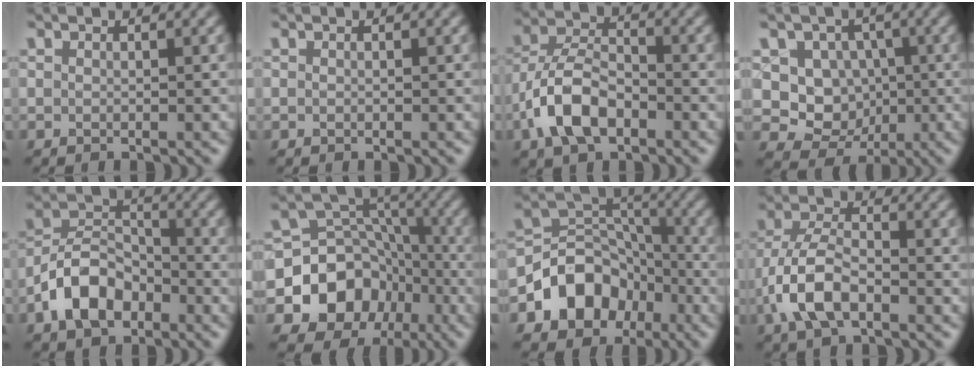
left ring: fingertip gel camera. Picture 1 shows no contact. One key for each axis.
{"total": 0.0}
{"total": 6.6, "fx": -3.1, "fy": 3.6, "fz": 4.6, "tx": -0.088, "ty": 0.006, "tz": -0.068}
{"total": 6.7, "fx": 0.4, "fy": 6.0, "fz": 3.0, "tx": -0.033, "ty": 0.000, "tz": -0.012}
{"total": 6.6, "fx": -3.3, "fy": 4.2, "fz": 3.9, "tx": -0.069, "ty": 0.006, "tz": -0.072}
{"total": 10.7, "fx": -3.9, "fy": 8.8, "fz": 4.6, "tx": -0.087, "ty": 0.002, "tz": -0.076}
{"total": 8.1, "fx": -3.6, "fy": 6.3, "fz": 3.7, "tx": -0.045, "ty": 0.002, "tz": -0.072}
{"total": 6.1, "fx": -2.6, "fy": 3.1, "fz": 4.6, "tx": -0.097, "ty": 0.002, "tz": -0.060}